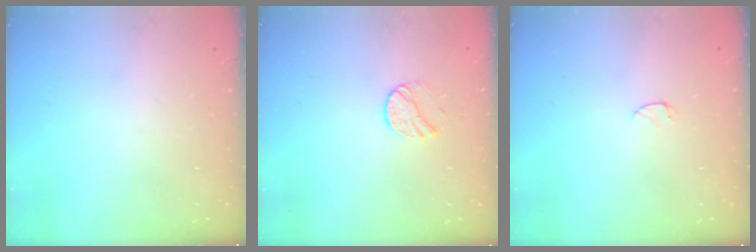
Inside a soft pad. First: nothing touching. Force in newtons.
{"total": 7.7, "press": 7.7, "slide": 0.6}
{"total": 2.9, "press": 2.9, "slide": 0.3}